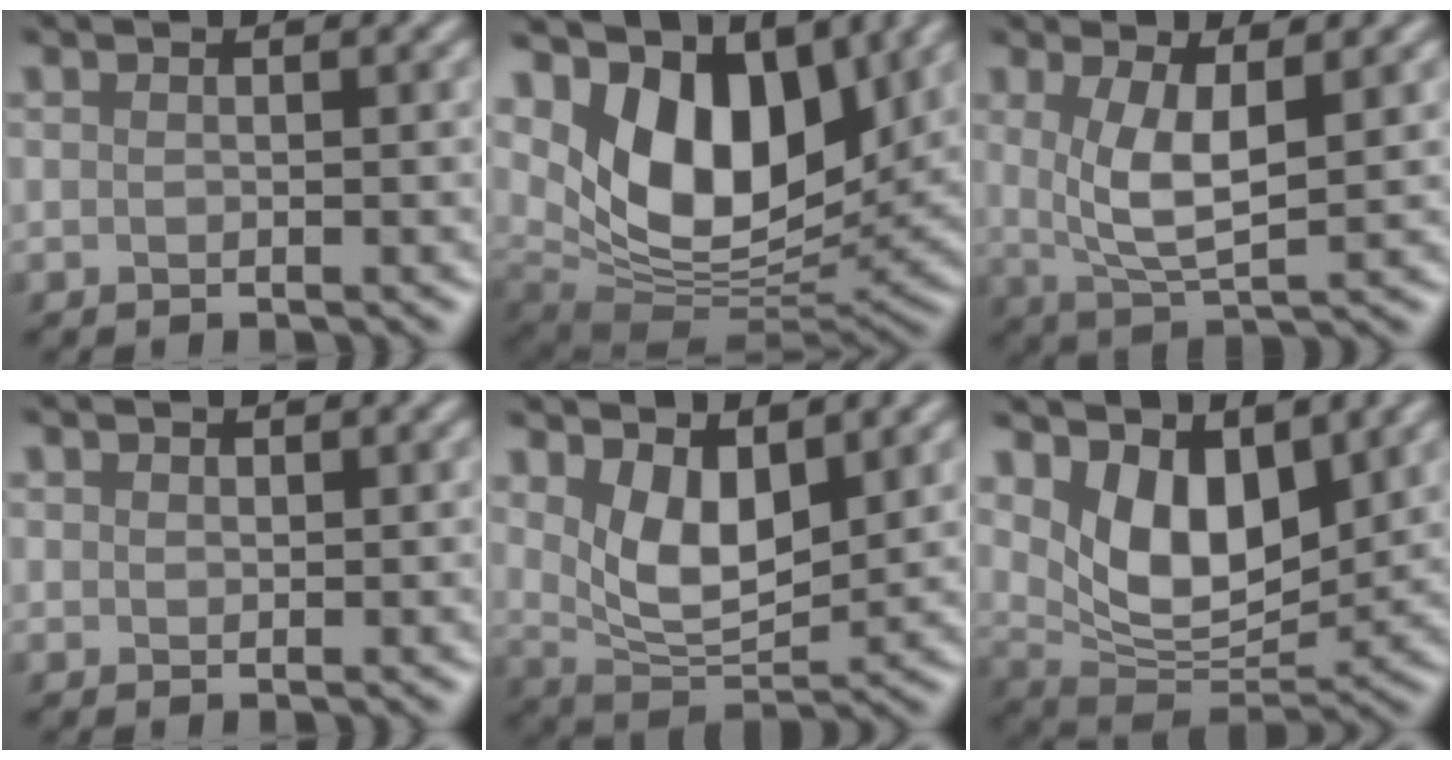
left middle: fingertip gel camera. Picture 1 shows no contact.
{"total": 10.4, "force": [4.1, 5.8, 7.5], "torque": [-0.146, 0.001, 0.087]}
{"total": 4.0, "force": [0.2, 1.0, 3.9], "torque": [-0.096, -0.005, 0.031]}
{"total": 1.1, "force": [-0.2, -0.6, -0.9], "torque": [0.003, 0.003, 0.018]}
{"total": 4.1, "force": [1.5, 1.8, 3.4], "torque": [-0.084, -0.011, 0.051]}
{"total": 5.7, "force": [2.2, 3.0, 4.3], "torque": [-0.092, -0.018, 0.058]}